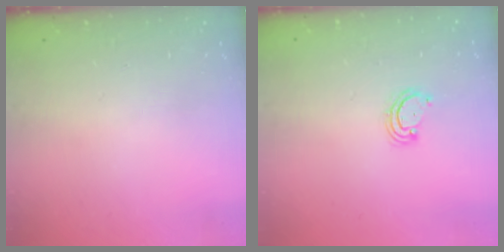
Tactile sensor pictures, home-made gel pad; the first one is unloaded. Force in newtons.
{"total": 3.3, "press": 3.2, "slide": 0.4}